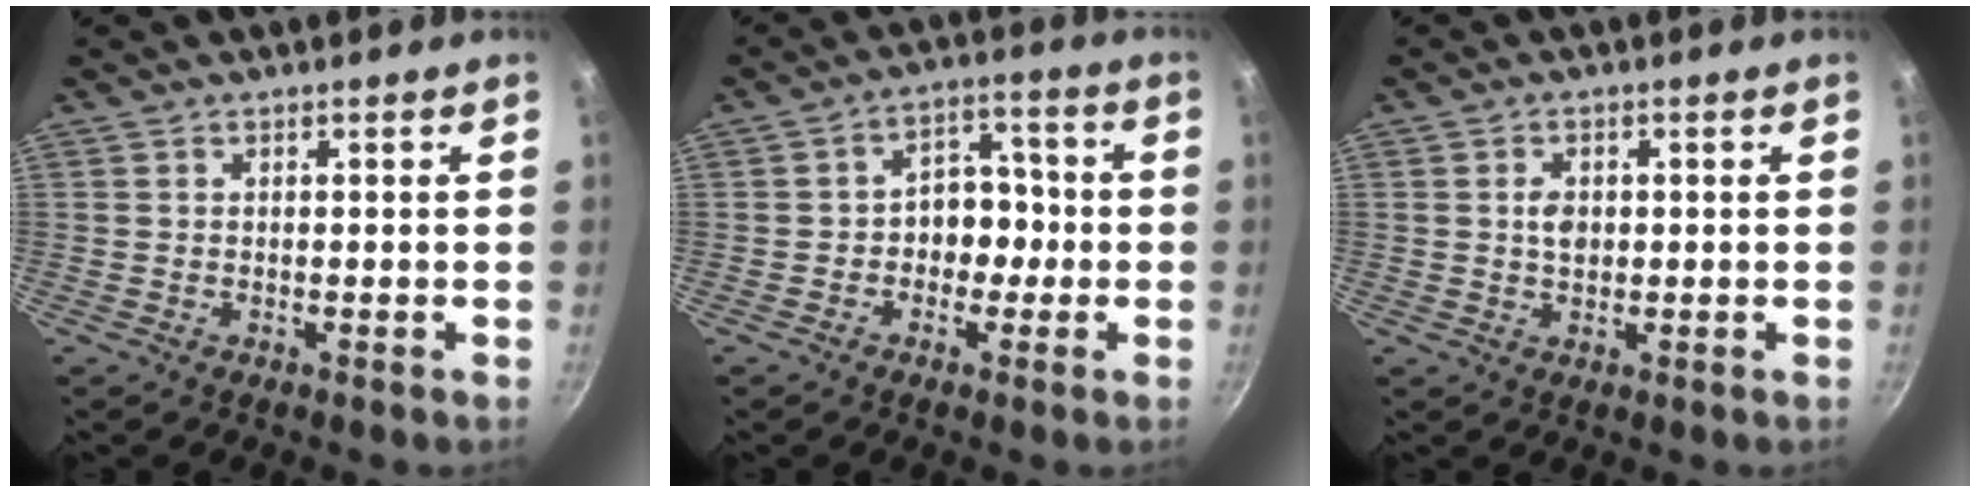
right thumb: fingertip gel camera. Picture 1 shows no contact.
{"total": 7.9, "force": [-1.0, 5.9, 5.1], "torque": [-0.035, 0.033, -0.028]}
{"total": 3.0, "force": [0.3, 2.1, 2.0], "torque": [-0.026, 0.000, 0.006]}